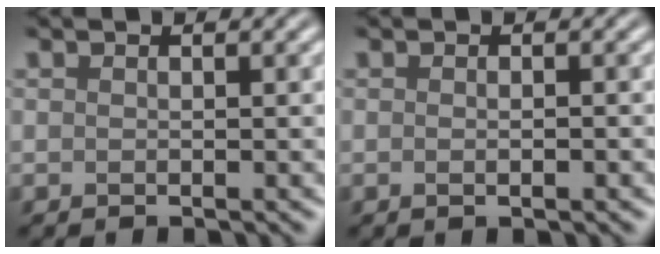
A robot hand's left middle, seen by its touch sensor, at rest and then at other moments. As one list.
[{"total": 2.0, "force": [0.3, 1.0, 1.7], "torque": [0.001, 0.012, -0.014]}]